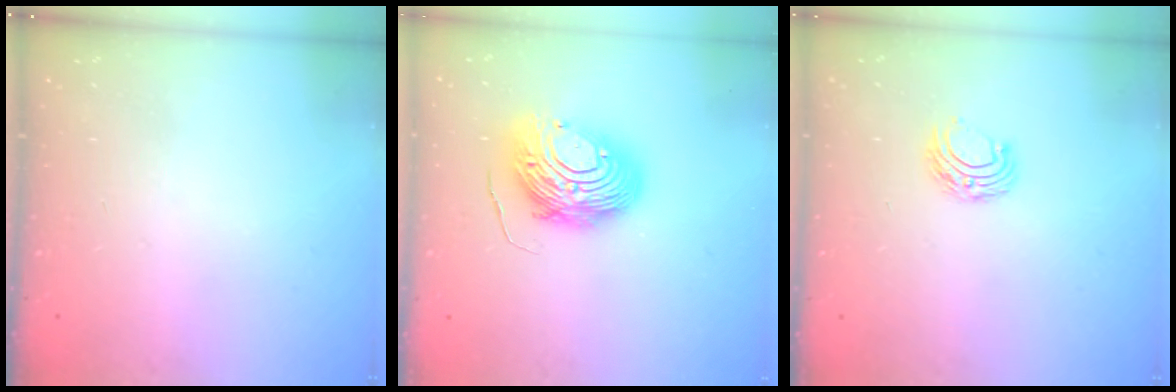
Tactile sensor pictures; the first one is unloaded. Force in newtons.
{"total": 12.8, "press": 12.7, "slide": 1.1}
{"total": 6.2, "press": 6.2, "slide": 0.5}